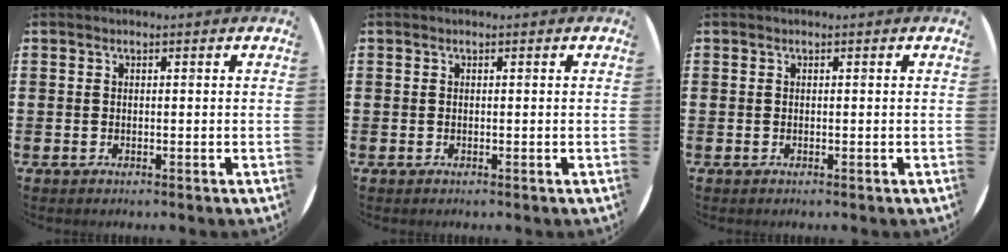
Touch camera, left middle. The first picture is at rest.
{"total": 0.0}
{"total": 0.0}